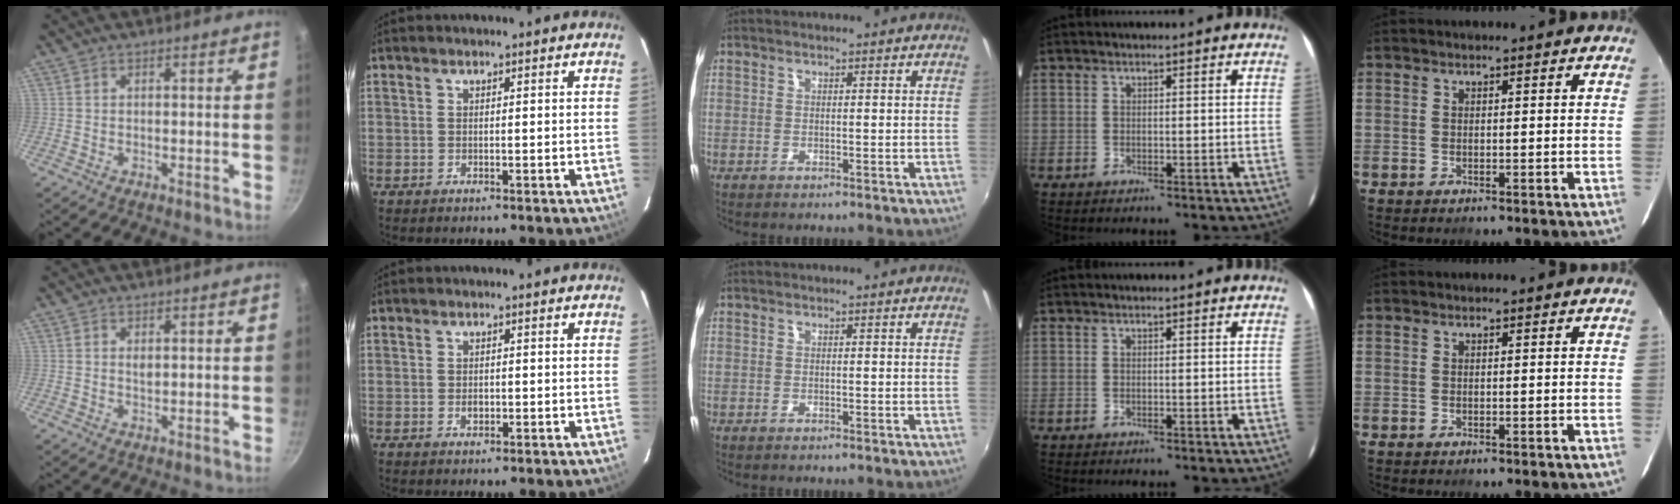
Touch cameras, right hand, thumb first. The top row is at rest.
{"thumb": {"total": 1.2, "force": [0.4, 0.7, 1.0], "torque": [-0.016, 0.000, 0.007]}, "index": {"total": 1.4, "force": [-0.3, 1.1, 0.9], "torque": [-0.015, 0.002, -0.005]}}